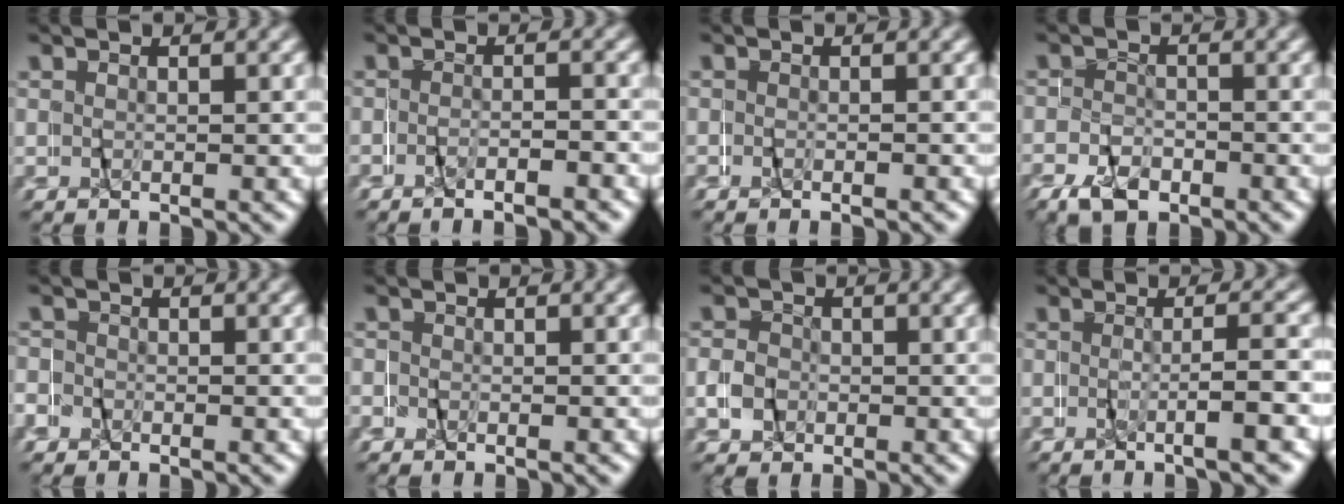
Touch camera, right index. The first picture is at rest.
{"total": 1.9, "force": [-1.9, -0.2, 0.0], "torque": [0.006, 0.016, -0.045]}
{"total": 0.8, "force": [-0.7, -0.4, 0.0], "torque": [-0.003, 0.001, -0.016]}
{"total": 2.6, "force": [-2.3, 1.3, 0.3], "torque": [0.003, 0.000, -0.042]}
{"total": 2.3, "force": [-1.3, 1.9, -0.2], "torque": [-0.004, 0.009, -0.034]}
{"total": 0.6, "force": [-0.5, 0.2, -0.2], "torque": [-0.005, 0.002, -0.014]}
{"total": 1.7, "force": [-0.5, 1.6, -0.2], "torque": [0.012, 0.011, -0.017]}
{"total": 2.5, "force": [-1.5, -1.5, 1.3], "torque": [-0.015, 0.008, -0.029]}